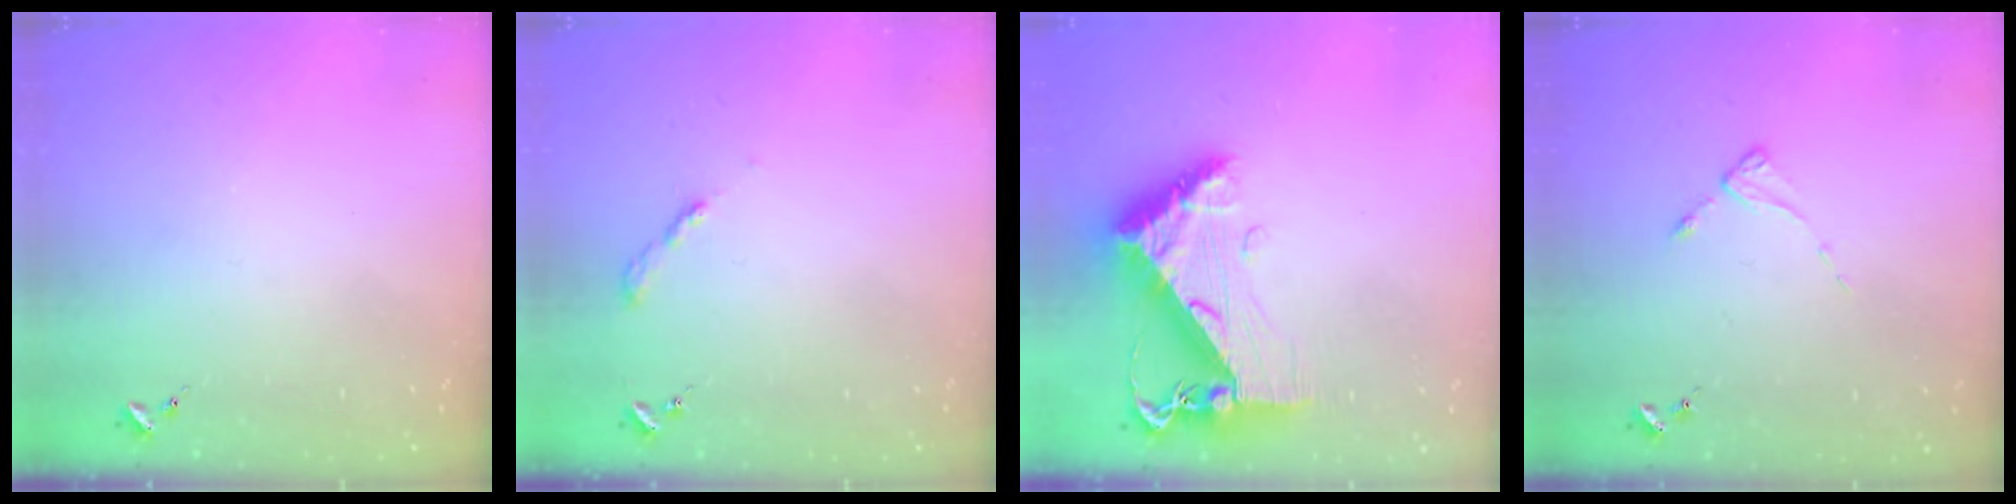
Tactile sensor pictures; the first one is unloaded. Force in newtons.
{"total": 2.6, "press": 2.6, "slide": 0.3}
{"total": 13.5, "press": 13.5, "slide": 1.4}
{"total": 2.3, "press": 2.3, "slide": 0.4}